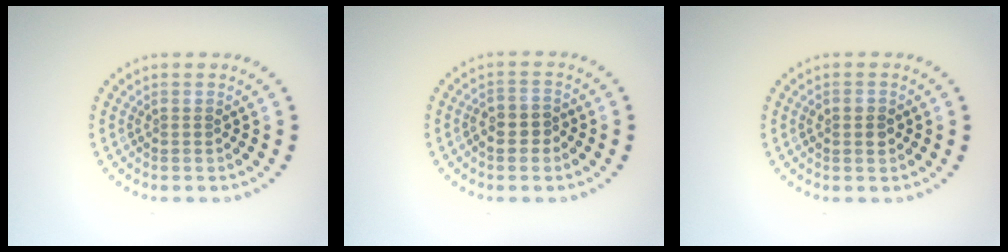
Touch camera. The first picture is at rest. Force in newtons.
{"total": 2.3, "press": 2.2, "slide": 0.8}
{"total": 1.8, "press": 1.8, "slide": 0.2}